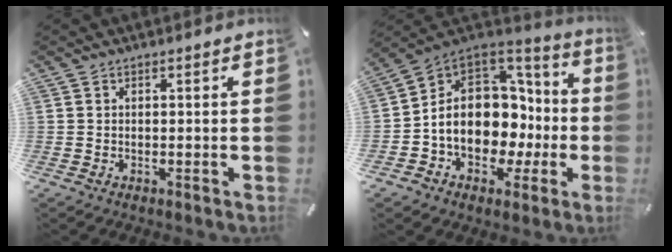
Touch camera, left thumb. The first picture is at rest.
{"total": 15.4, "force": [-1.4, 12.5, 8.8], "torque": [-0.152, -0.015, -0.019]}